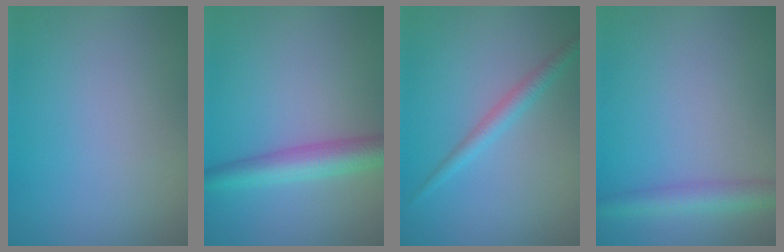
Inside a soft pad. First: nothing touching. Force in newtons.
{"total": 3.9, "press": 3.9, "slide": 0.0}
{"total": 2.0, "press": 2.0, "slide": 0.0}
{"total": 3.0, "press": 3.0, "slide": 0.1}